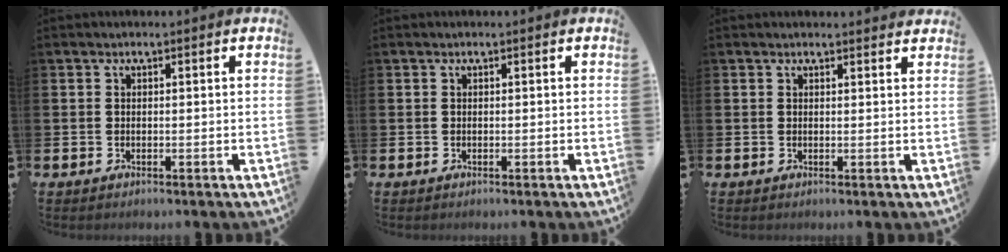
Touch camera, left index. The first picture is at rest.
{"total": 0.0}
{"total": 1.0, "force": [1.0, 0.1, 0.1], "torque": [0.009, -0.003, 0.015]}